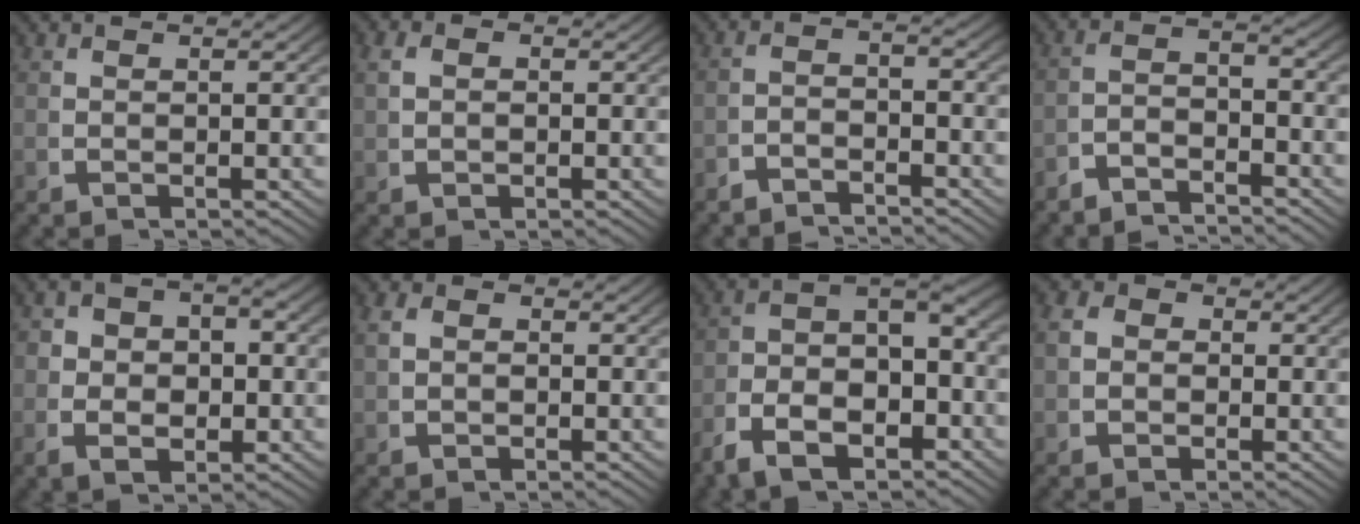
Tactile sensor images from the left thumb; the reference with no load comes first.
{"total": 2.0, "force": [0.3, 1.6, 1.2], "torque": [-0.026, 0.000, 0.008]}
{"total": 2.8, "force": [-2.6, 0.6, 0.7], "torque": [-0.007, -0.008, -0.050]}
{"total": 3.3, "force": [-2.7, 1.1, 1.5], "torque": [-0.025, -0.012, -0.050]}
{"total": 4.3, "force": [-0.6, 3.1, 3.0], "torque": [-0.048, -0.014, -0.005]}
{"total": 2.1, "force": [0.1, 1.8, 1.2], "torque": [-0.027, -0.004, 0.004]}
{"total": 10.5, "force": [-1.8, 7.0, 7.7], "torque": [-0.127, -0.013, -0.038]}
{"total": 2.9, "force": [0.0, 2.6, 1.3], "torque": [-0.025, -0.004, -0.004]}